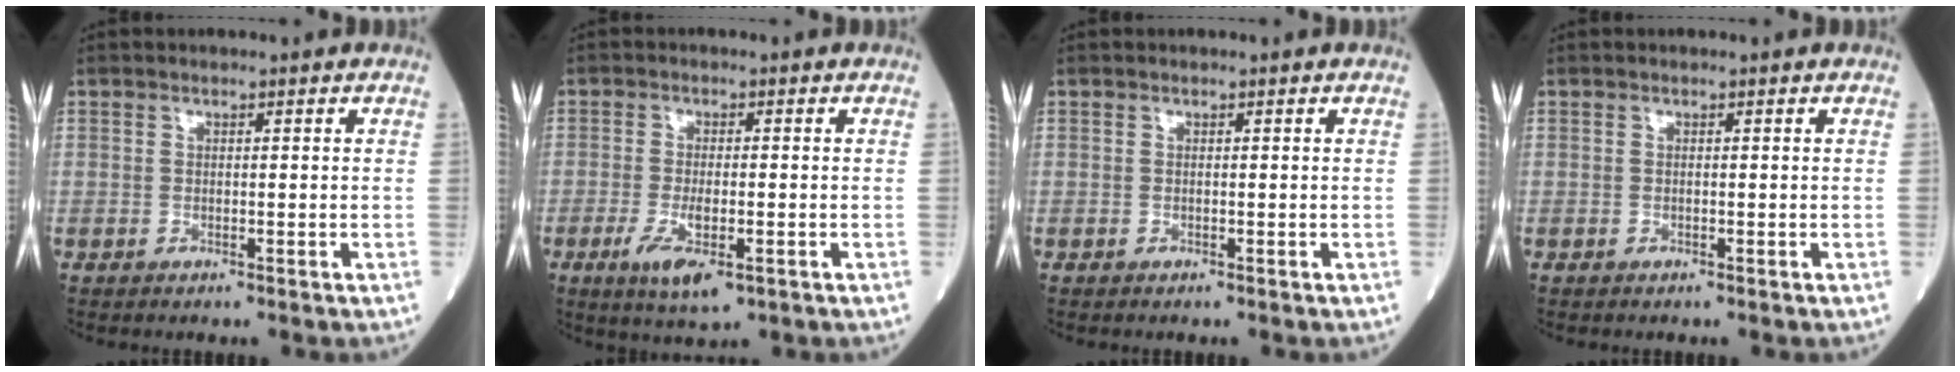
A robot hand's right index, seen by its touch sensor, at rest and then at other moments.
{"total": 5.8, "force": [-2.5, 1.5, 5.0], "torque": [-0.098, -0.012, -0.036]}
{"total": 0.0}
{"total": 0.0}